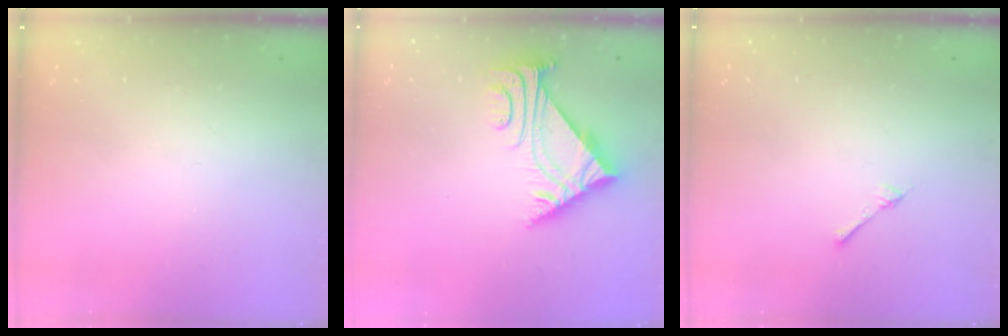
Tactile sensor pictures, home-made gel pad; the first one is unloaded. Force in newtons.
{"total": 5.5, "press": 5.4, "slide": 0.8}
{"total": 2.4, "press": 2.4, "slide": 0.3}